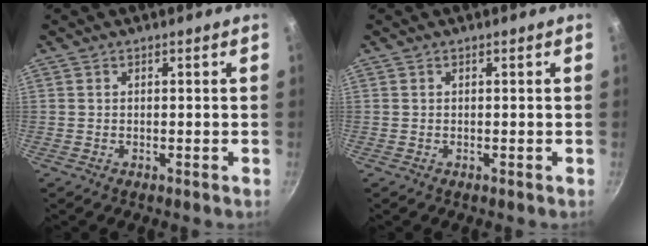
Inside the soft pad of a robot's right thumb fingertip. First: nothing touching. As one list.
[{"total": 0.0}]